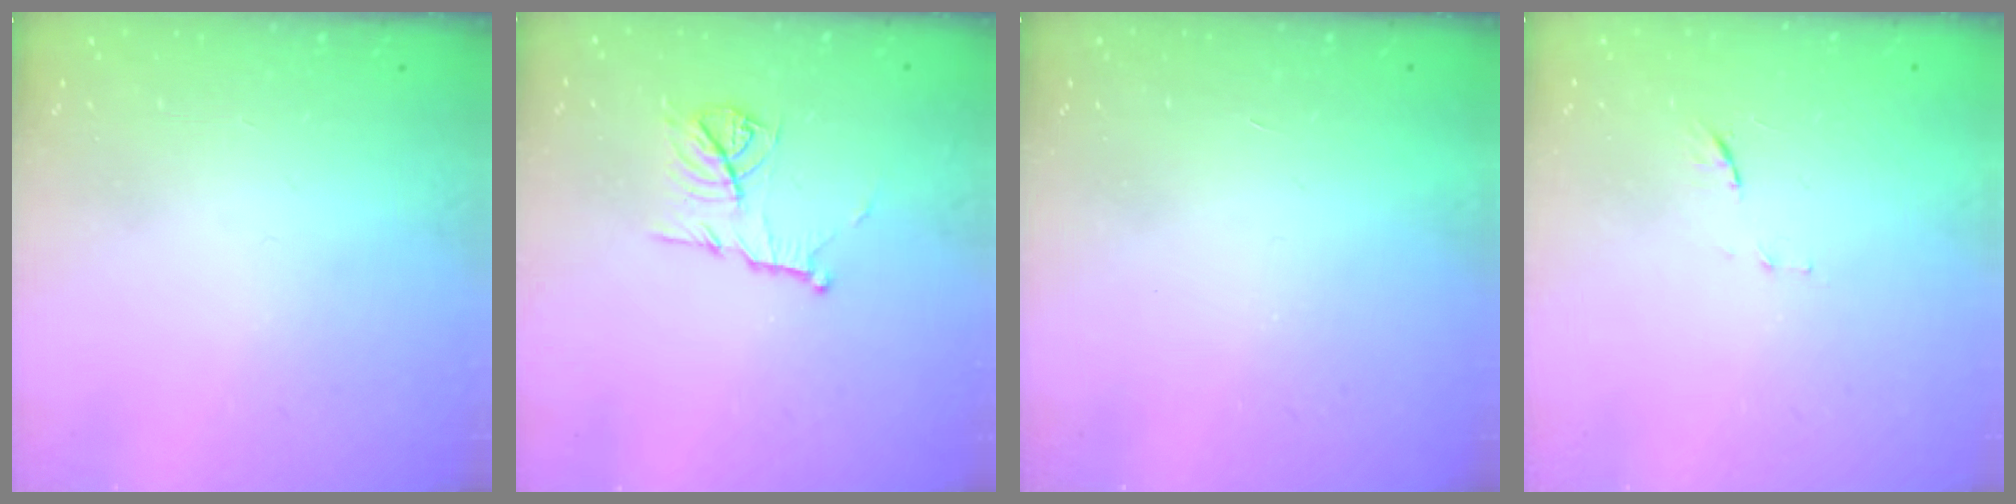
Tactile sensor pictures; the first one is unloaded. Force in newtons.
{"total": 10.3, "press": 10.3, "slide": 0.1}
{"total": 1.7, "press": 1.7, "slide": 0.1}
{"total": 5.0, "press": 5.0, "slide": 0.6}